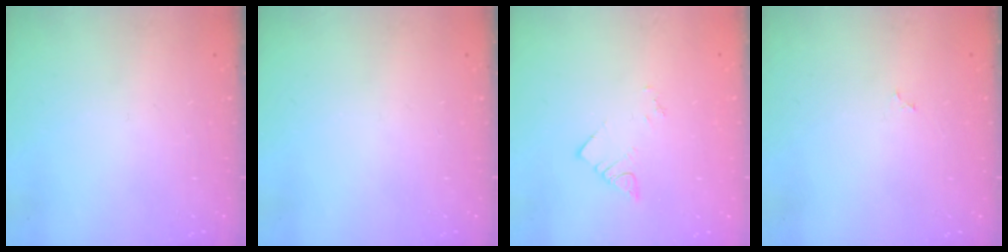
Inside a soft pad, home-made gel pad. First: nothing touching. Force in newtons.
{"total": 0.0}
{"total": 3.6, "press": 3.6, "slide": 0.1}
{"total": 2.3, "press": 2.3, "slide": 0.2}